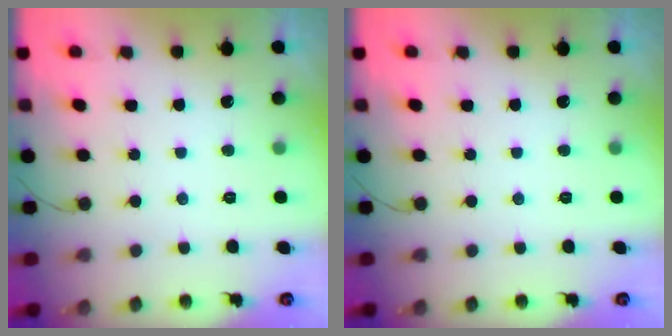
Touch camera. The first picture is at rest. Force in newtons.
{"total": 0.0}